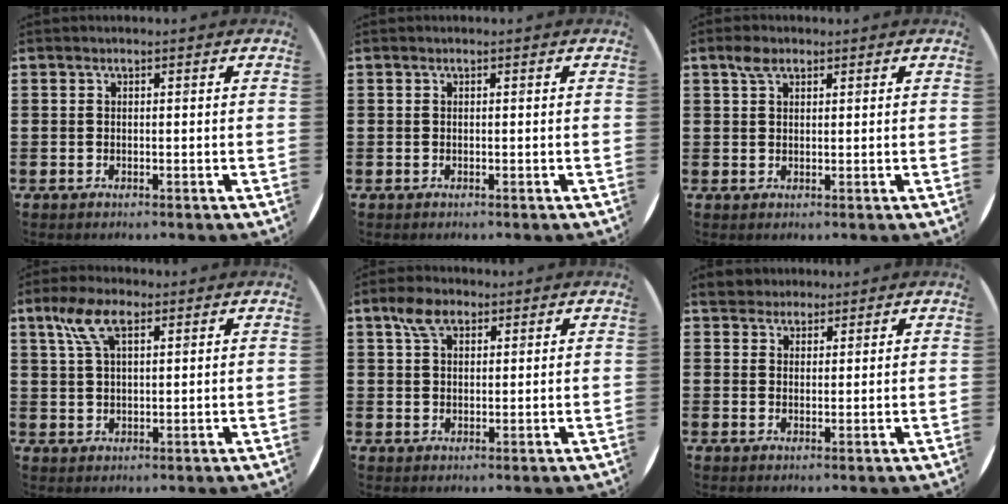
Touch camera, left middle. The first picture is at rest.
{"total": 0.0}
{"total": 2.3, "force": [1.6, 1.2, 1.2], "torque": [-0.018, 0.003, 0.028]}
{"total": 6.3, "force": [3.3, 2.7, 4.6], "torque": [-0.101, 0.012, 0.059]}
{"total": 4.5, "force": [2.9, 2.4, 2.4], "torque": [-0.040, 0.003, 0.050]}
{"total": 3.3, "force": [3.0, 1.4, 0.1], "torque": [-0.003, 0.000, 0.058]}